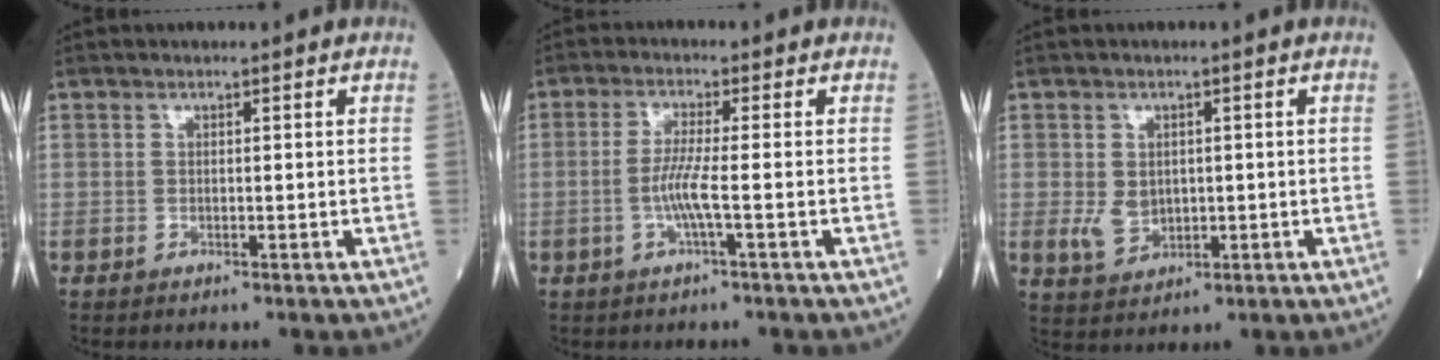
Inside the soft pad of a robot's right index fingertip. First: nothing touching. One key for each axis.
{"total": 4.0, "fx": -1.1, "fy": -0.5, "fz": 3.8, "tx": -0.082, "ty": -0.003, "tz": -0.025}
{"total": 4.1, "fx": -0.1, "fy": 3.1, "fz": 2.6, "tx": -0.050, "ty": -0.002, "tz": 0.010}